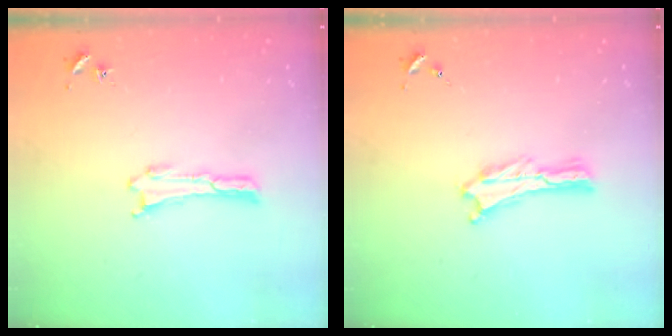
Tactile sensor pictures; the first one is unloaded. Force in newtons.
{"total": 0.0}